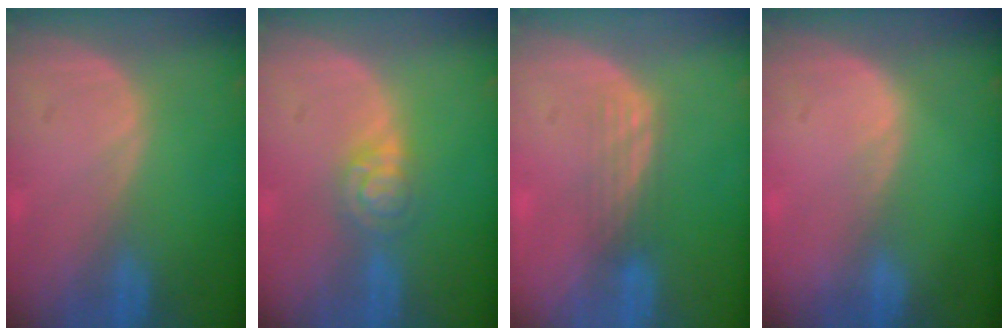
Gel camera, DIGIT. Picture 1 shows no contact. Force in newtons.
{"total": 4.7, "press": 3.9, "slide": 2.6}
{"total": 2.9, "press": 2.5, "slide": 1.5}
{"total": 0.8, "press": 0.5, "slide": 0.7}